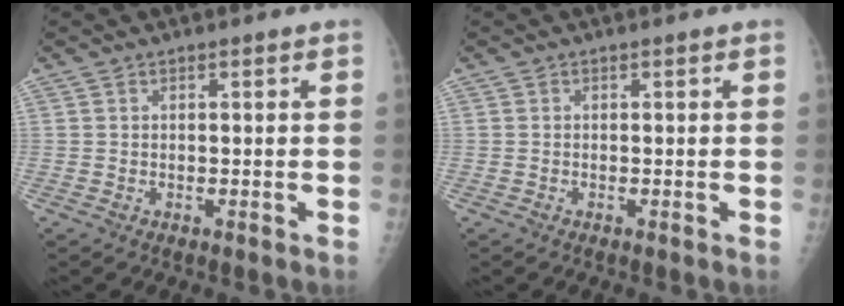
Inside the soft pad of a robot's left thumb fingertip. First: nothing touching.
{"total": 0.0}